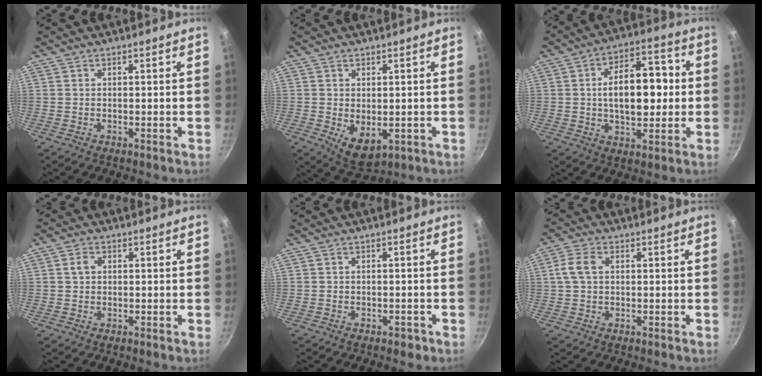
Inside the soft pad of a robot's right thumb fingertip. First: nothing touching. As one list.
[{"total": 6.5, "force": [-1.4, 3.9, 5.1], "torque": [-0.071, -0.010, -0.005]}, {"total": 14.8, "force": [0.8, 8.0, 12.4], "torque": [-0.167, 0.023, 0.008]}, {"total": 2.1, "force": [0.3, 1.6, 1.2], "torque": [-0.019, 0.004, 0.004]}, {"total": 1.5, "force": [-1.0, 0.8, 0.7], "torque": [-0.006, 0.005, -0.013]}, {"total": 4.5, "force": [0.7, 3.0, 3.3], "torque": [-0.078, 0.011, 0.012]}]